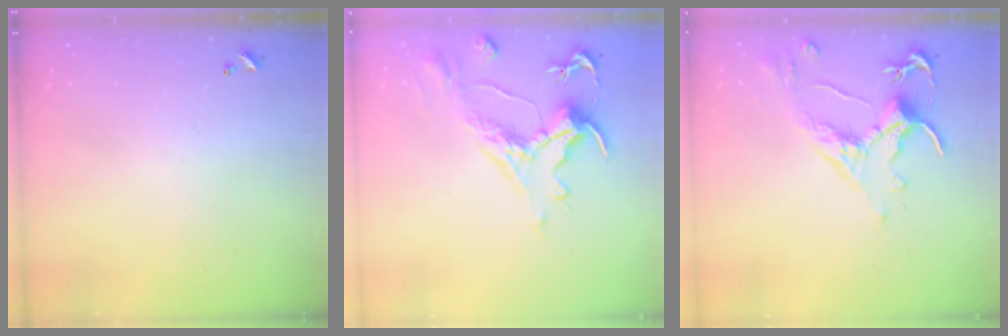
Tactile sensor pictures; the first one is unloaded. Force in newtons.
{"total": 2.0, "press": 1.5, "slide": 1.4}
{"total": 2.5, "press": 2.1, "slide": 1.4}